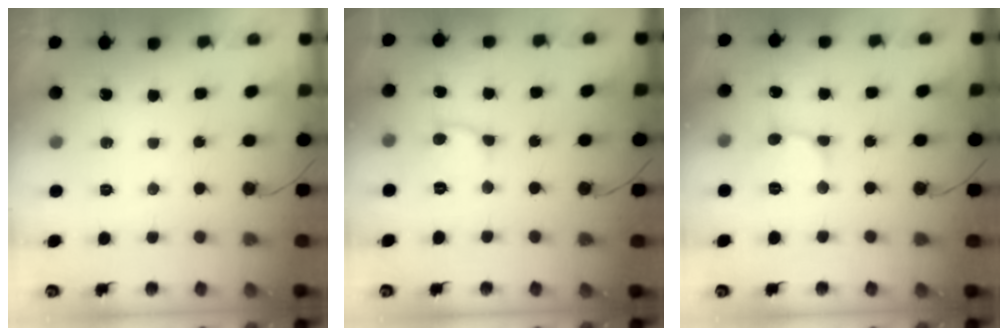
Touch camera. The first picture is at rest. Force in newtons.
{"total": 7.4, "press": 7.4, "slide": 0.9}
{"total": 2.1, "press": 2.1, "slide": 0.2}